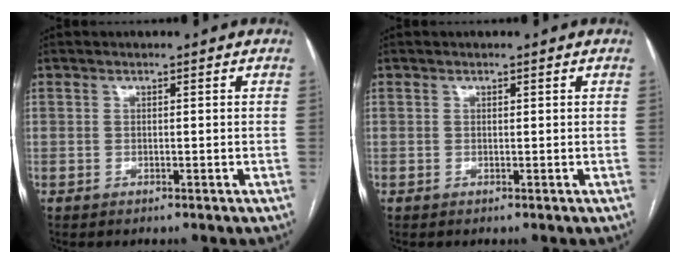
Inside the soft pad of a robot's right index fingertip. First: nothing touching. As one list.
[{"total": 0.0}]